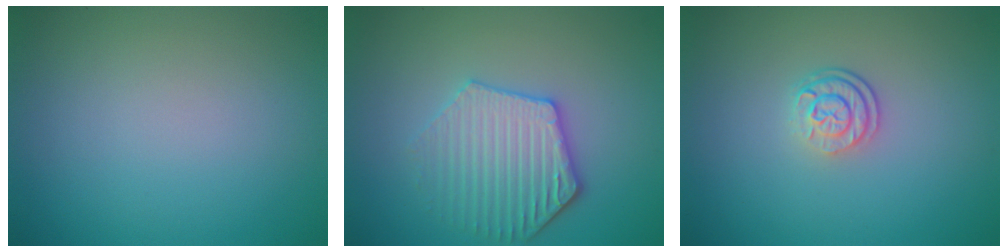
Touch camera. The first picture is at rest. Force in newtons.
{"total": 4.2, "press": 3.9, "slide": 1.6}
{"total": 2.5, "press": 1.9, "slide": 1.6}